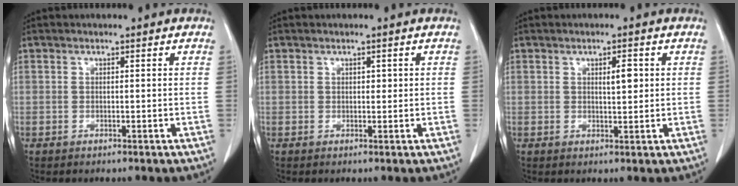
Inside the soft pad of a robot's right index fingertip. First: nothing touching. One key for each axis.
{"total": 0.8, "fx": 0.2, "fy": 0.5, "fz": 0.5, "tx": -0.003, "ty": 0.001, "tz": 0.002}
{"total": 2.4, "fx": 0.7, "fy": 0.7, "fz": 2.2, "tx": -0.036, "ty": 0.000, "tz": 0.013}